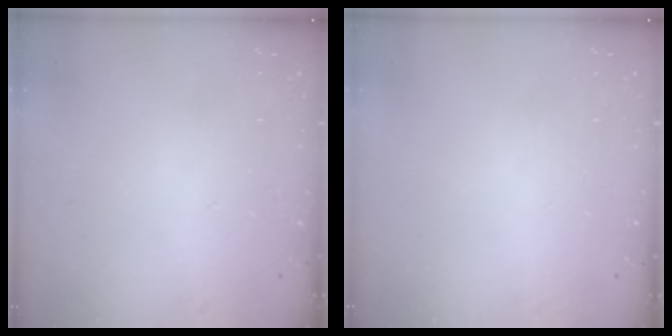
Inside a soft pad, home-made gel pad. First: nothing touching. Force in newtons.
{"total": 0.0}